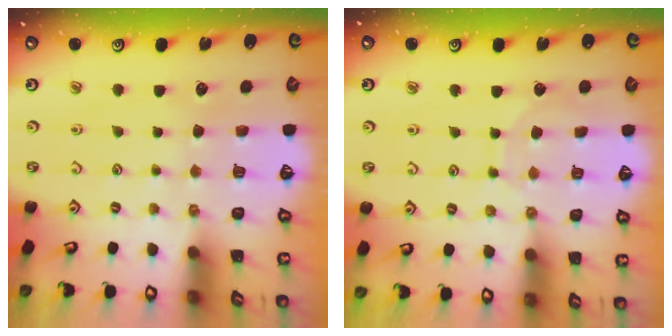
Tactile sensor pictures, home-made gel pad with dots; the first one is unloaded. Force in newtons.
{"total": 6.7, "press": 6.7, "slide": 0.4}